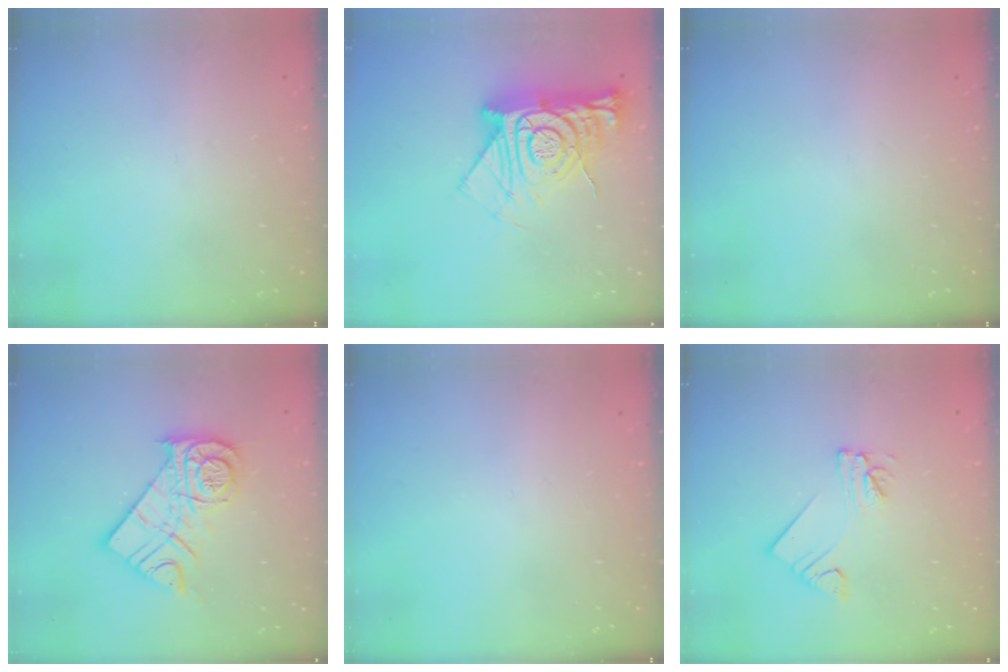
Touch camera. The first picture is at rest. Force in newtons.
{"total": 17.8, "press": 17.7, "slide": 1.6}
{"total": 0.0}
{"total": 16.2, "press": 16.1, "slide": 1.6}
{"total": 0.0}
{"total": 5.4, "press": 5.4, "slide": 0.6}